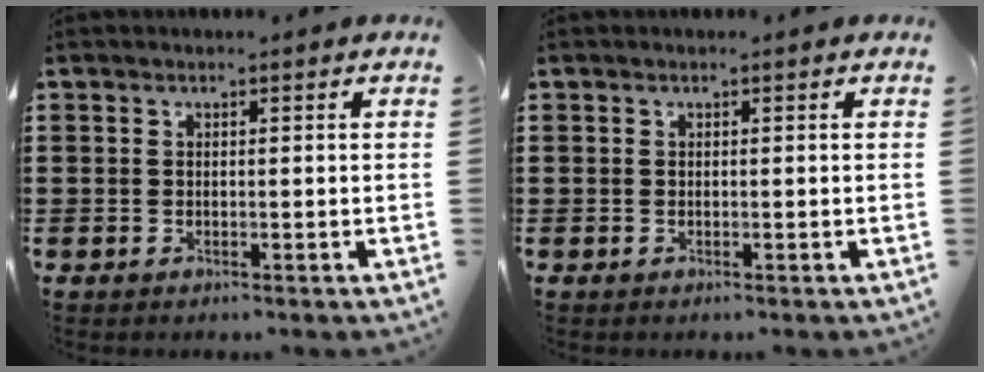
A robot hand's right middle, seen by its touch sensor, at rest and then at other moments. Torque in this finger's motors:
{"motor_torque": [0.31, -0.42, 0.01, 0.01]}